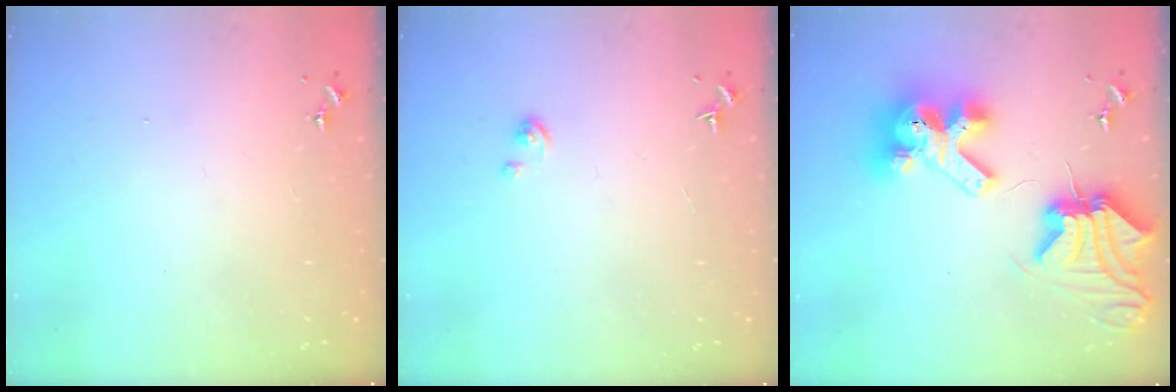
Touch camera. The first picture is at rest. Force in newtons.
{"total": 2.1, "press": 2.1, "slide": 0.2}
{"total": 15.9, "press": 15.8, "slide": 1.7}